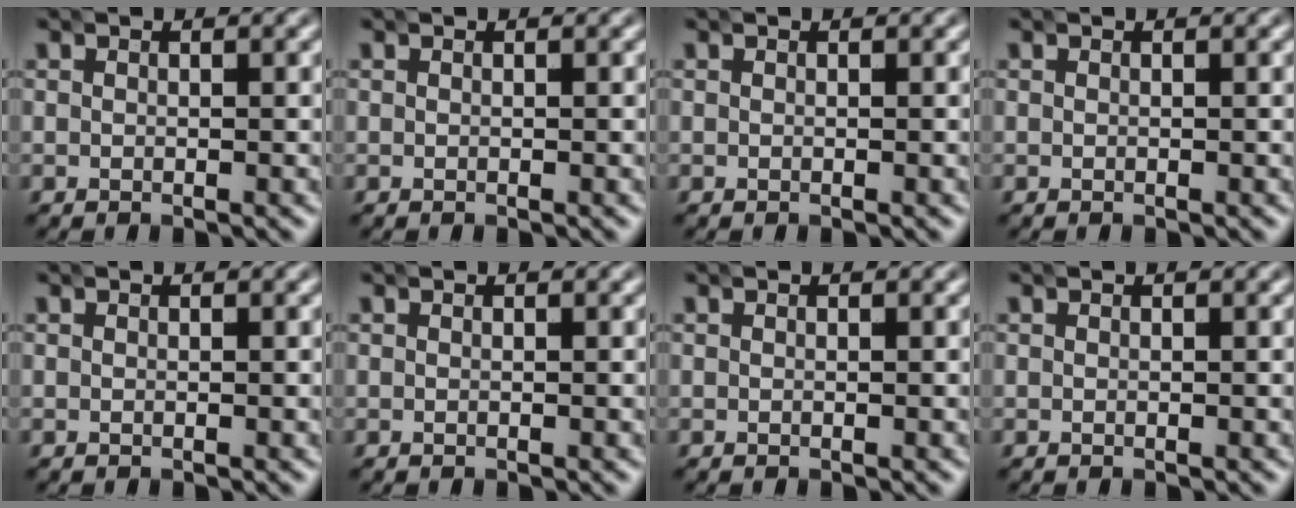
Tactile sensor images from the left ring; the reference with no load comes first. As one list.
[{"total": 0.0}, {"total": 0.0}, {"total": 0.0}, {"total": 0.0}, {"total": 0.0}, {"total": 0.0}, {"total": 0.0}]